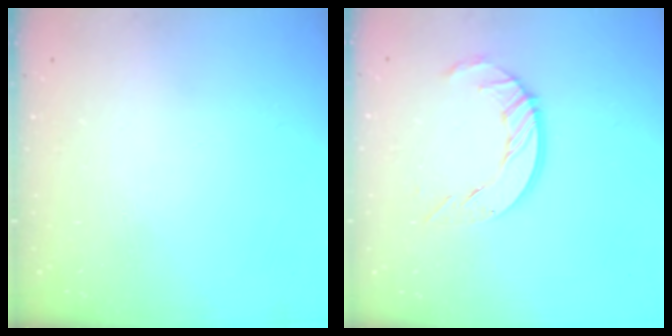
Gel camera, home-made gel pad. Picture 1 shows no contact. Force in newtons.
{"total": 9.3, "press": 9.3, "slide": 0.9}